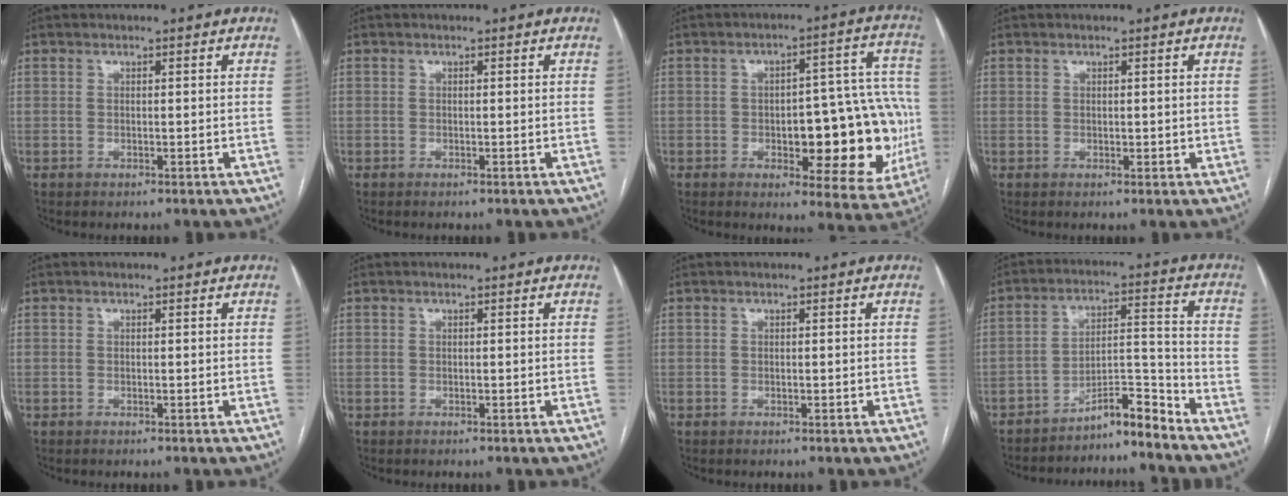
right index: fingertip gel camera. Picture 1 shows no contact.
{"total": 0.0}
{"total": 19.4, "force": [-3.4, 7.2, 17.7], "torque": [-0.165, 0.036, -0.023]}
{"total": 1.2, "force": [0.2, 0.9, 0.7], "torque": [-0.010, 0.002, 0.006]}
{"total": 0.0}
{"total": 0.0}
{"total": 0.0}
{"total": 7.1, "force": [-6.6, 0.2, 2.6], "torque": [-0.032, 0.026, -0.110]}